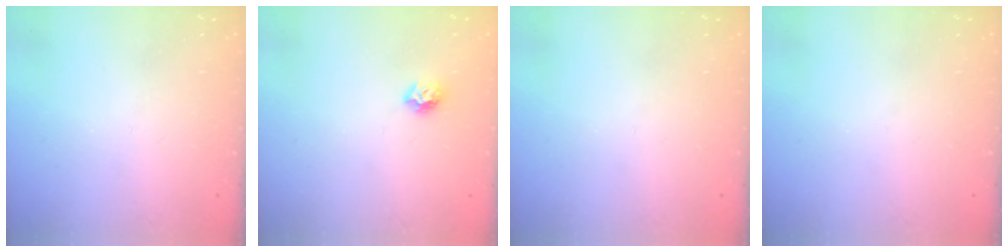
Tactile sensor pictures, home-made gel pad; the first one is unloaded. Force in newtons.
{"total": 6.7, "press": 6.7, "slide": 0.8}
{"total": 0.0}
{"total": 0.0}